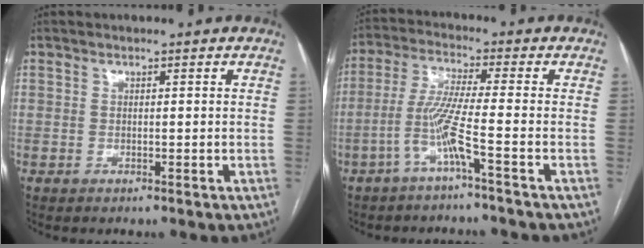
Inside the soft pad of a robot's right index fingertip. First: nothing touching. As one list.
[{"total": 6.4, "force": [-3.0, -1.3, 5.6], "torque": [-0.118, 0.003, -0.064]}]